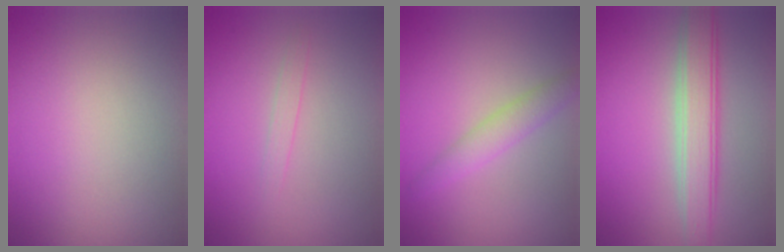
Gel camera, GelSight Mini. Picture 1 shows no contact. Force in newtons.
{"total": 0.8, "press": 0.8, "slide": 0.1}
{"total": 2.3, "press": 2.3, "slide": 0.0}
{"total": 4.4, "press": 4.4, "slide": 0.3}